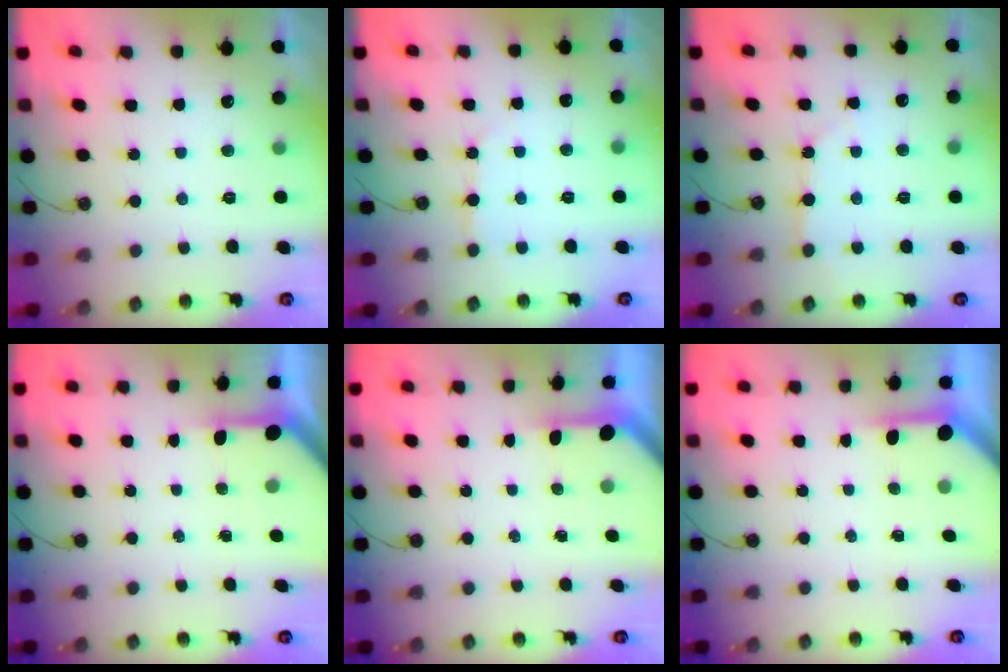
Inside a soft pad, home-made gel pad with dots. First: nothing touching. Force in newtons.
{"total": 4.5, "press": 4.5, "slide": 0.3}
{"total": 3.5, "press": 3.5, "slide": 0.4}
{"total": 3.8, "press": 3.8, "slide": 0.3}
{"total": 3.1, "press": 3.1, "slide": 0.3}
{"total": 4.0, "press": 4.0, "slide": 0.3}